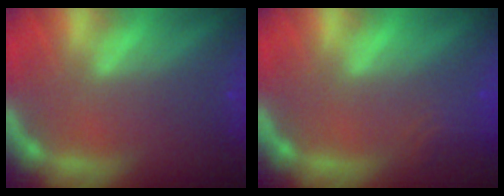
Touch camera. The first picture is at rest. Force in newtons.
{"total": 2.4}